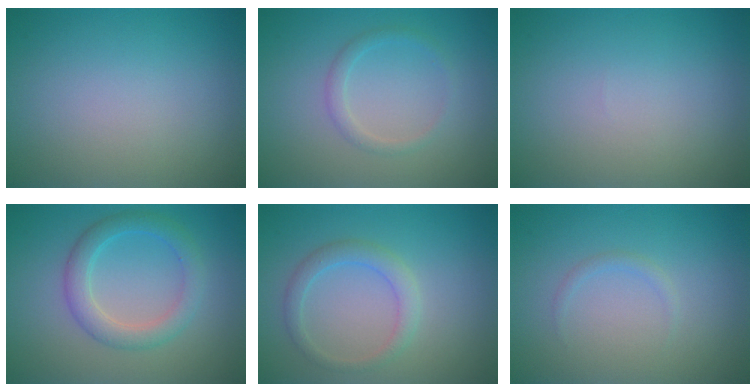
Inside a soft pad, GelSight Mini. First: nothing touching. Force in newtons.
{"total": 1.4, "press": 1.4, "slide": 0.0}
{"total": 0.0}
{"total": 3.2, "press": 3.2, "slide": 0.2}
{"total": 2.1, "press": 2.1, "slide": 0.1}
{"total": 0.7, "press": 0.7, "slide": 0.1}